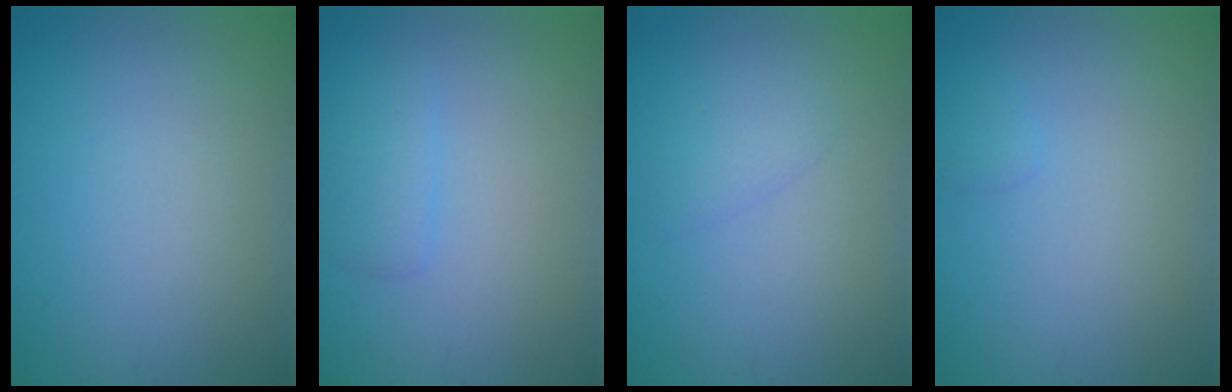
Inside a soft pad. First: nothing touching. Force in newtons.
{"total": 1.6, "press": 1.6, "slide": 0.2}
{"total": 1.3, "press": 1.3, "slide": 0.1}
{"total": 0.6, "press": 0.6, "slide": 0.1}